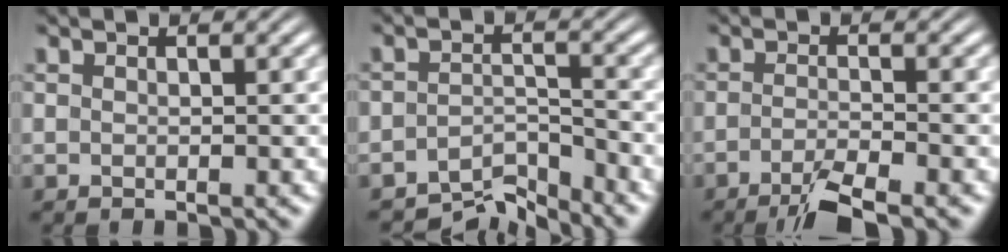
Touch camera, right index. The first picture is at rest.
{"total": 5.7, "force": [-5.2, 1.6, 1.7], "torque": [-0.009, -0.015, -0.089]}
{"total": 4.0, "force": [-3.3, 0.4, 2.3], "torque": [-0.041, -0.015, -0.050]}